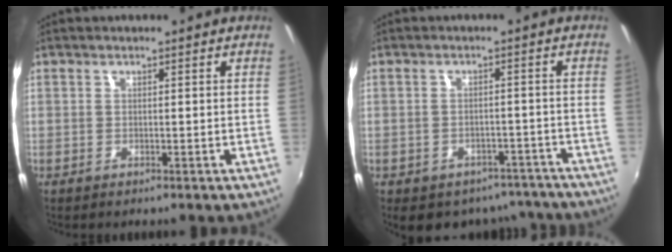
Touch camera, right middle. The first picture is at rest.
{"total": 11.5, "force": [-8.6, 6.6, 3.7], "torque": [-0.080, 0.008, -0.092]}